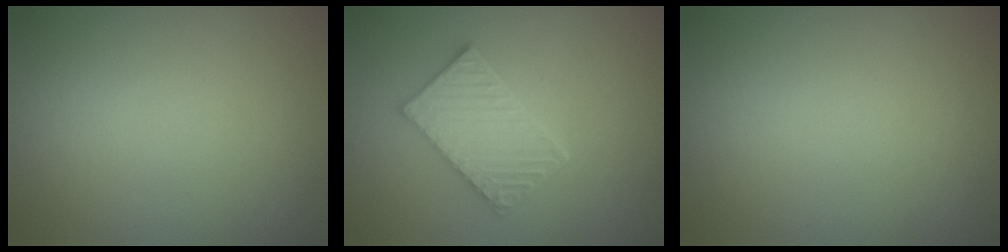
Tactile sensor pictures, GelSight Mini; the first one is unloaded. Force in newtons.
{"total": 4.8, "press": 4.2, "slide": 2.5}
{"total": 0.0}